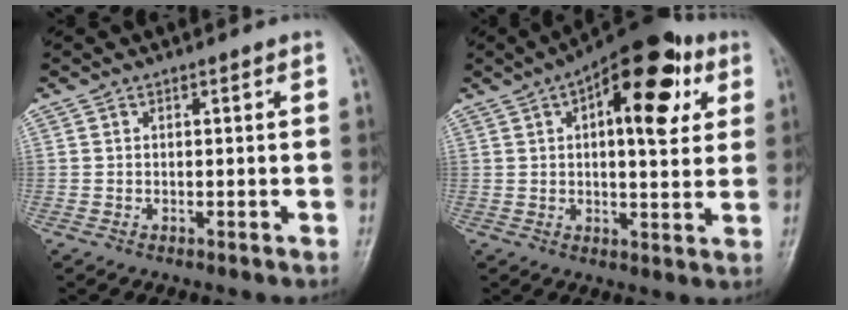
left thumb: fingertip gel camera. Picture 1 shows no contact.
{"total": 17.7, "force": [6.4, 7.8, 14.6], "torque": [-0.167, 0.003, 0.083]}